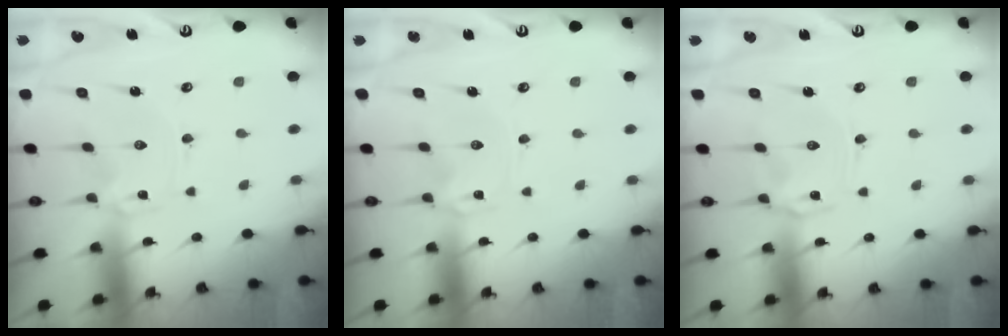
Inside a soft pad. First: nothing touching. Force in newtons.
{"total": 0.0}
{"total": 1.4, "press": 1.3, "slide": 0.5}